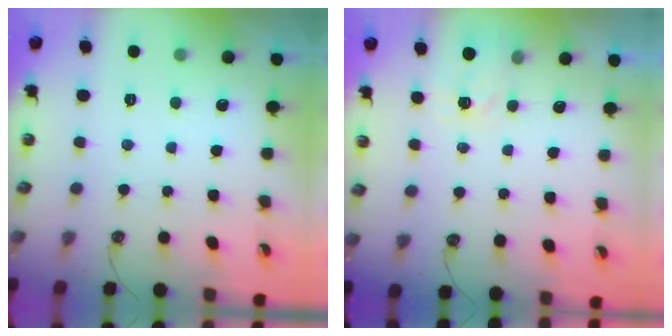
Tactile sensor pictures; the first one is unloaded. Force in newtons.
{"total": 3.5, "press": 3.5, "slide": 0.4}